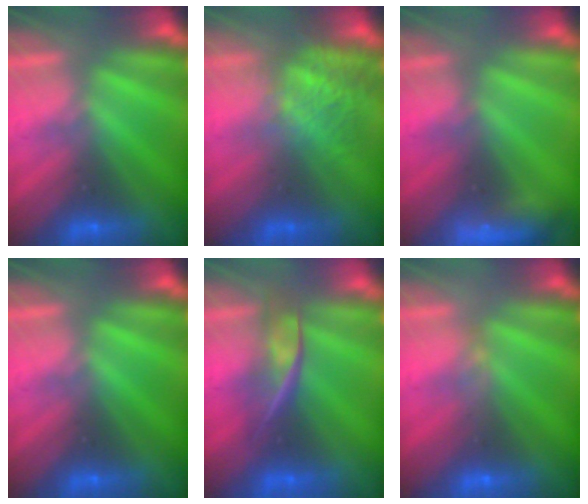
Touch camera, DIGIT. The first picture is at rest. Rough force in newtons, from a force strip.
{"total": 4.7}
{"total": 3.2}
{"total": 0.0}
{"total": 2.4}
{"total": 3.3}